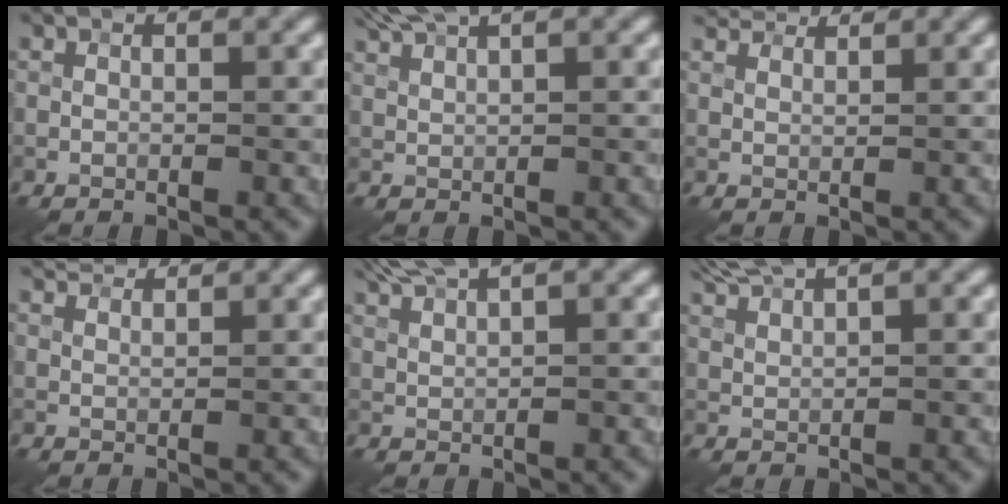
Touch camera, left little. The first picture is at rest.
{"total": 3.0, "force": [2.4, 0.4, 1.7], "torque": [-0.036, 0.005, 0.048]}
{"total": 3.7, "force": [3.2, 1.0, 1.4], "torque": [-0.036, -0.002, 0.058]}
{"total": 2.8, "force": [2.5, 0.6, 1.1], "torque": [-0.025, -0.004, 0.043]}
{"total": 3.5, "force": [2.7, 0.5, 2.1], "torque": [-0.043, 0.006, 0.051]}
{"total": 3.0, "force": [2.6, 0.3, 1.5], "torque": [-0.033, 0.006, 0.053]}